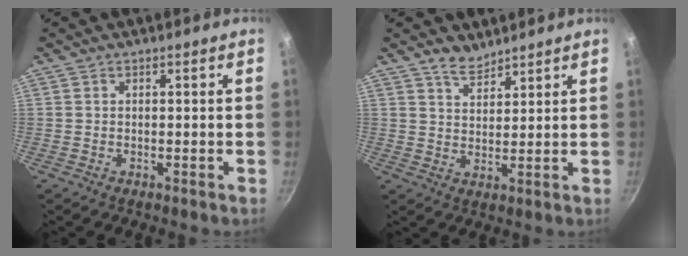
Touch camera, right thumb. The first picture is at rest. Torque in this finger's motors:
{"motor_torque": [-0.11, -0.27, -0.62, 0.04, -0.01]}